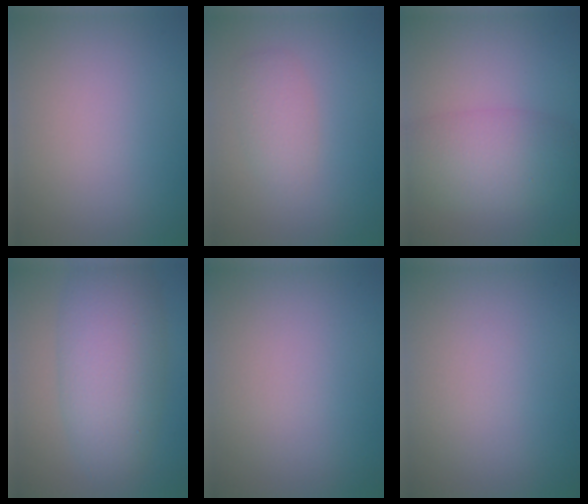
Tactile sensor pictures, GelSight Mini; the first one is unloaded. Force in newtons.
{"total": 2.1, "press": 2.1, "slide": 0.1}
{"total": 5.7, "press": 5.7, "slide": 0.2}
{"total": 7.6, "press": 7.6, "slide": 0.1}
{"total": 0.0}
{"total": 0.0}